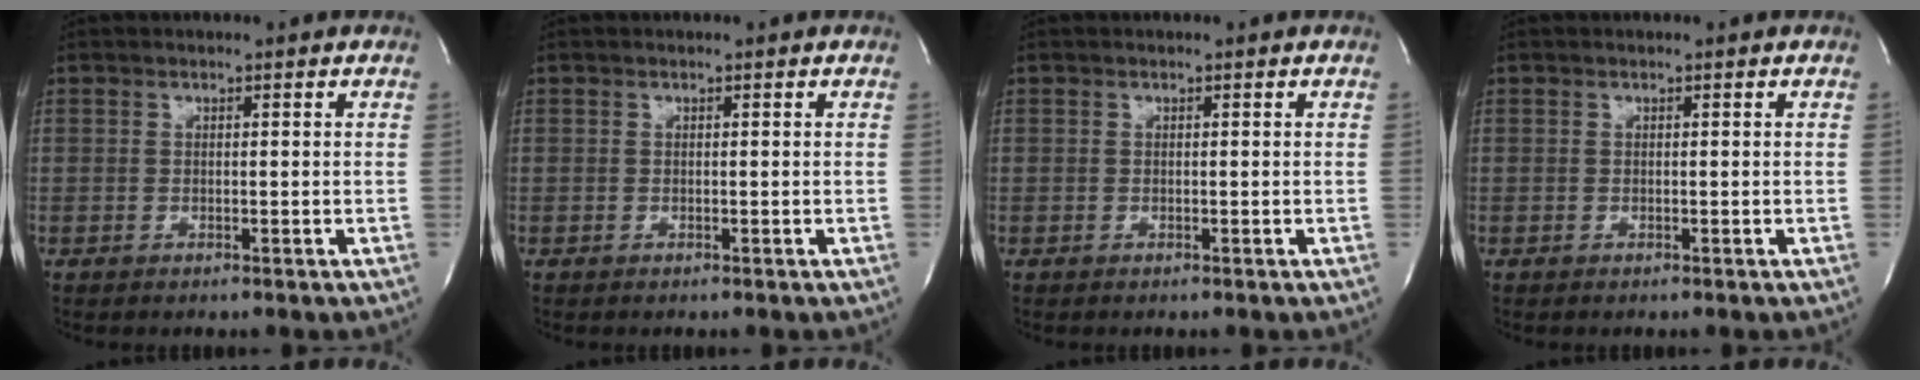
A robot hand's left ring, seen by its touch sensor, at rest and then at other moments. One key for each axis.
{"total": 0.0}
{"total": 0.0}
{"total": 0.0}